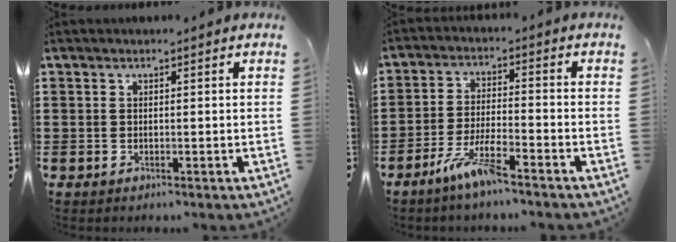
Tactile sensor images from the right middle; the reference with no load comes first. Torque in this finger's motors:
{"motor_torque": [2.14, 0.00, 0.15, 0.15]}